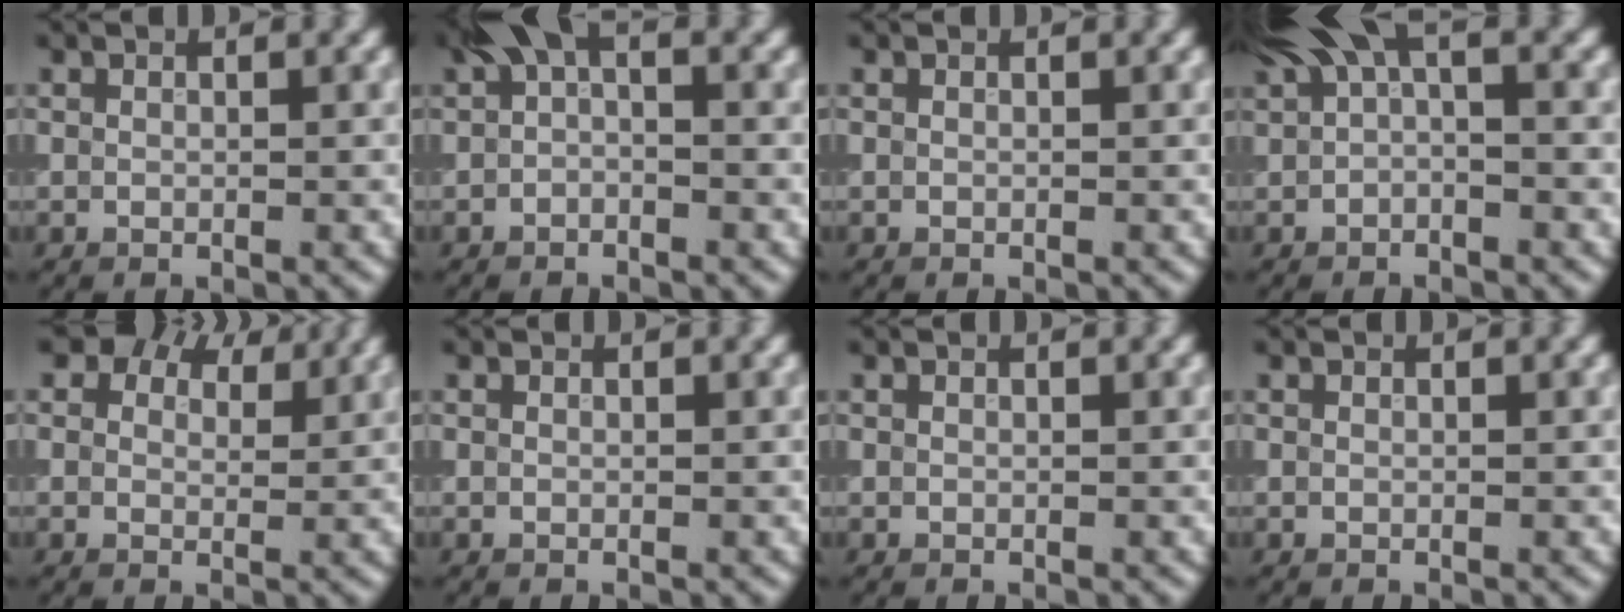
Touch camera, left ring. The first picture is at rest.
{"total": 2.4, "force": [0.4, 1.2, 2.0], "torque": [-0.032, 0.008, -0.002]}
{"total": 0.0}
{"total": 4.2, "force": [1.8, 1.8, 3.4], "torque": [-0.055, 0.011, 0.024]}
{"total": 4.9, "force": [3.5, 2.8, 2.0], "torque": [-0.028, -0.002, 0.043]}
{"total": 0.0}
{"total": 0.0}
{"total": 0.0}